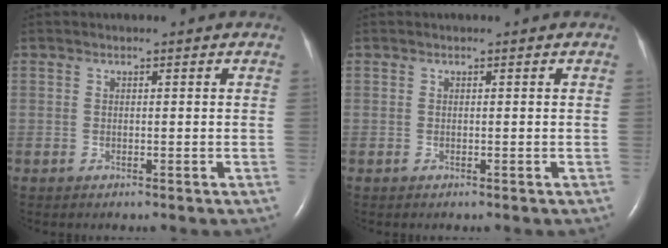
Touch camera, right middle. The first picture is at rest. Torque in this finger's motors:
{"motor_torque": [-0.08, 0.04, -0.01, 0.00]}